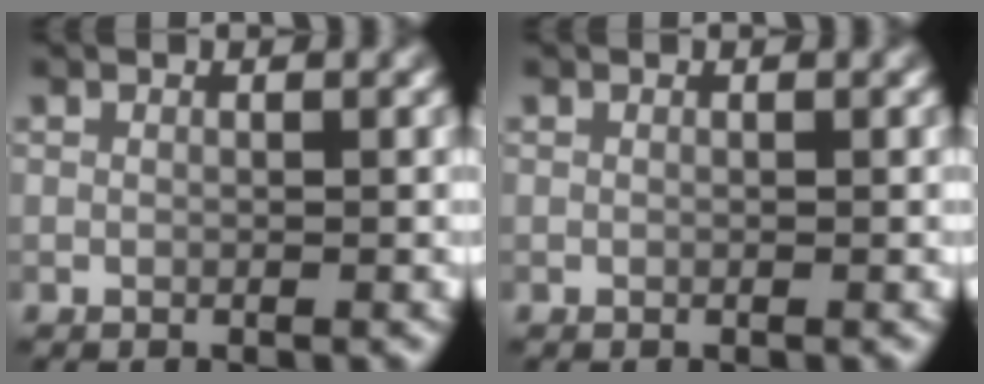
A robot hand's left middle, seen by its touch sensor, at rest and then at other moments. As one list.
[{"total": 0.0}]